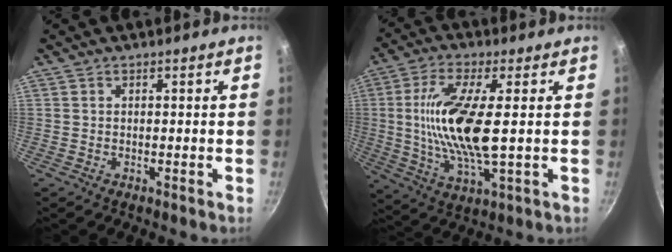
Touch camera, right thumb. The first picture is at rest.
{"total": 15.3, "force": [1.2, 4.5, 14.6], "torque": [-0.295, -0.007, 0.020]}